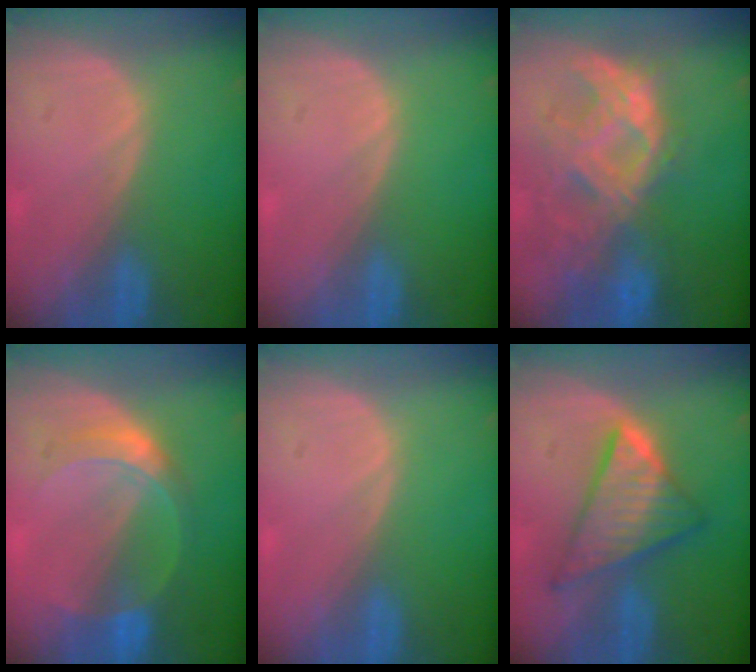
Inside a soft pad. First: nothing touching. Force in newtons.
{"total": 0.0}
{"total": 10.5, "press": 9.2, "slide": 5.0}
{"total": 5.6, "press": 5.6, "slide": 0.0}
{"total": 0.0}
{"total": 8.6, "press": 8.6, "slide": 0.5}